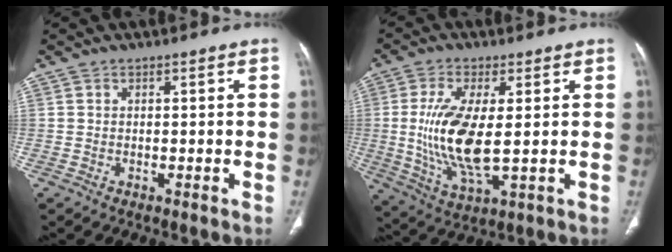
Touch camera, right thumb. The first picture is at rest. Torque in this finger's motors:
{"motor_torque": [1.35, 1.63, 1.57, -0.41, 0.57]}